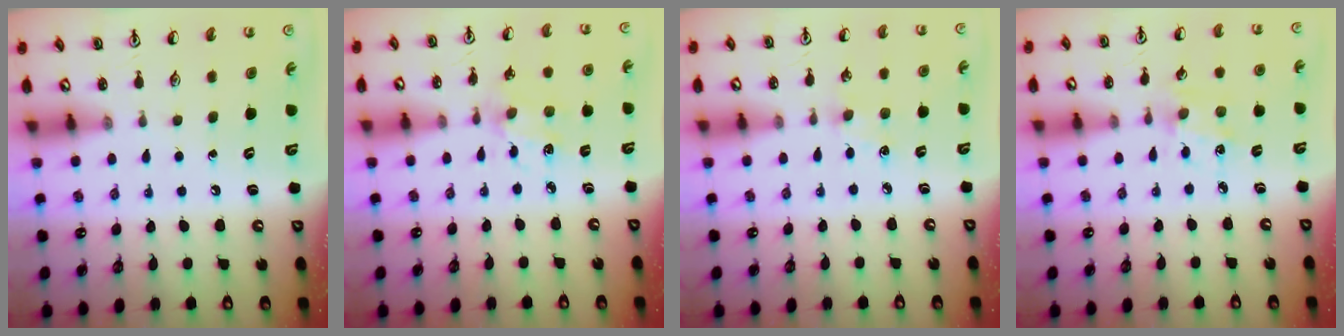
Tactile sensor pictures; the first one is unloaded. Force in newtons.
{"total": 5.1, "press": 5.1, "slide": 0.3}
{"total": 4.5, "press": 4.4, "slide": 0.6}
{"total": 2.5, "press": 2.5, "slide": 0.4}